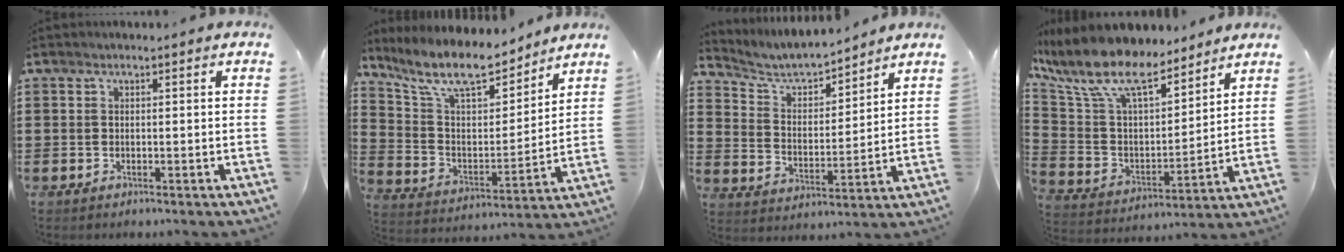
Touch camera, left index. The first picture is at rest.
{"total": 10.8, "force": [9.1, 2.3, 5.3], "torque": [-0.132, -0.052, 0.157]}
{"total": 5.3, "force": [5.0, 1.1, 1.4], "torque": [-0.053, -0.034, 0.081]}
{"total": 12.4, "force": [9.6, 3.9, 6.9], "torque": [-0.179, -0.053, 0.166]}